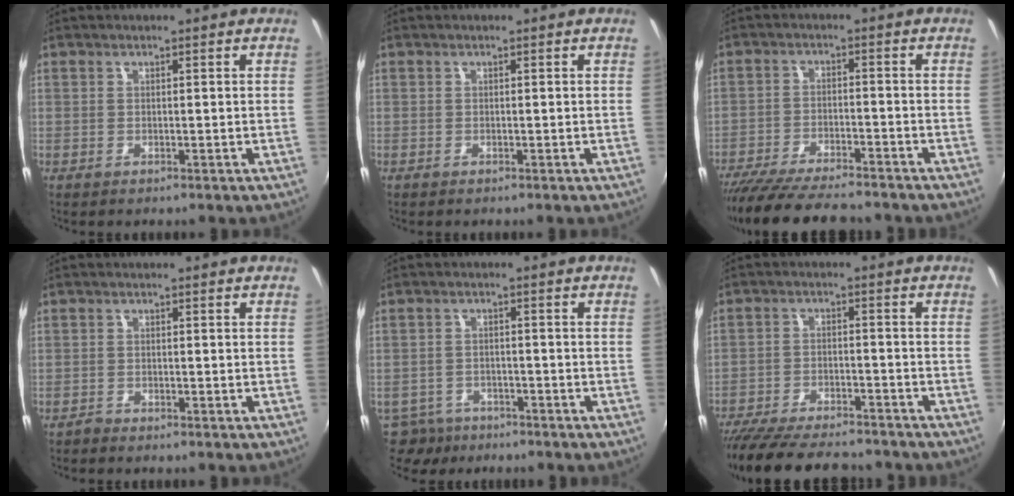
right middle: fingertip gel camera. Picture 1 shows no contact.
{"total": 0.0}
{"total": 14.8, "force": [-12.9, 2.5, 6.8], "torque": [-0.144, -0.029, -0.207]}
{"total": 0.9, "force": [-0.9, 0.2, -0.1], "torque": [0.000, -0.001, -0.019]}
{"total": 6.6, "force": [-5.3, 3.7, 1.4], "torque": [-0.047, -0.002, -0.086]}
{"total": 17.3, "force": [-15.0, 4.2, 7.6], "torque": [-0.158, -0.027, -0.232]}